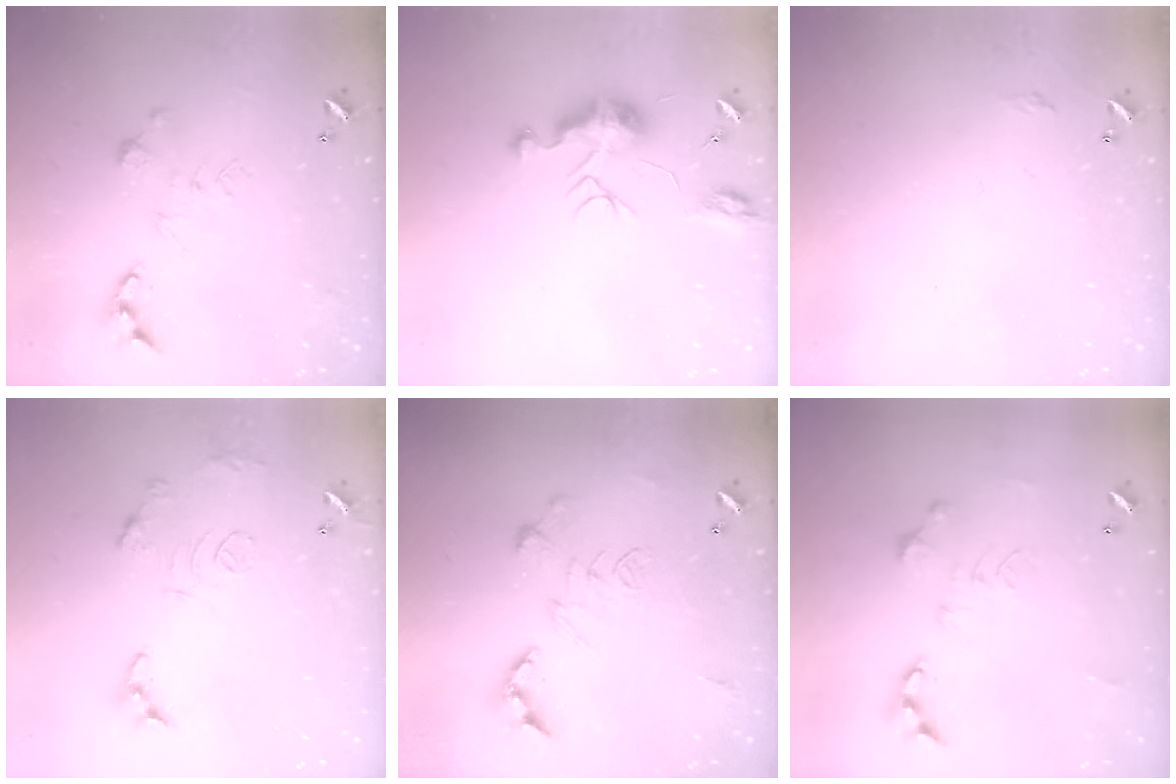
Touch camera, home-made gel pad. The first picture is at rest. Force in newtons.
{"total": 9.5, "press": 9.5, "slide": 0.5}
{"total": 2.8, "press": 2.8, "slide": 0.4}
{"total": 11.6, "press": 11.5, "slide": 0.8}
{"total": 2.6, "press": 2.1, "slide": 1.5}
{"total": 0.6, "press": 0.6, "slide": 0.1}